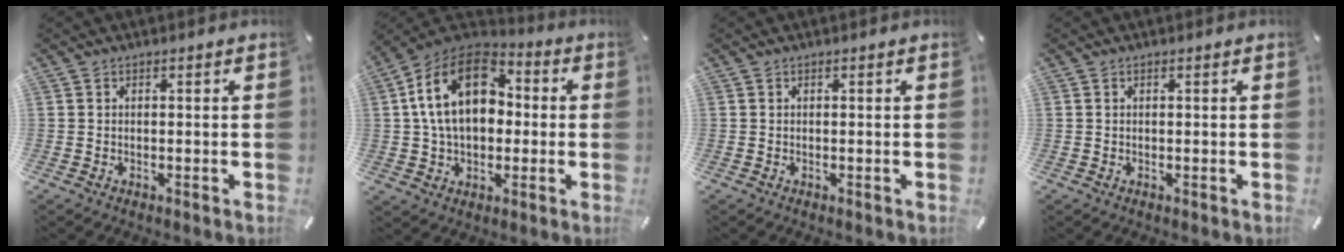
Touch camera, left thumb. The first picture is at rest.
{"total": 18.3, "force": [2.9, 12.9, 12.7], "torque": [-0.242, 0.004, 0.050]}
{"total": 0.0}
{"total": 0.0}